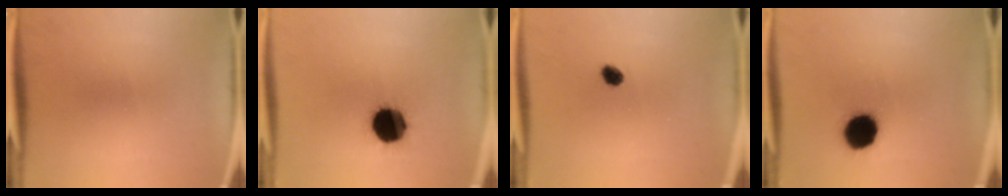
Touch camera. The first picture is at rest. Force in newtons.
{"total": 14.9}
{"total": 2.2}
{"total": 12.6}